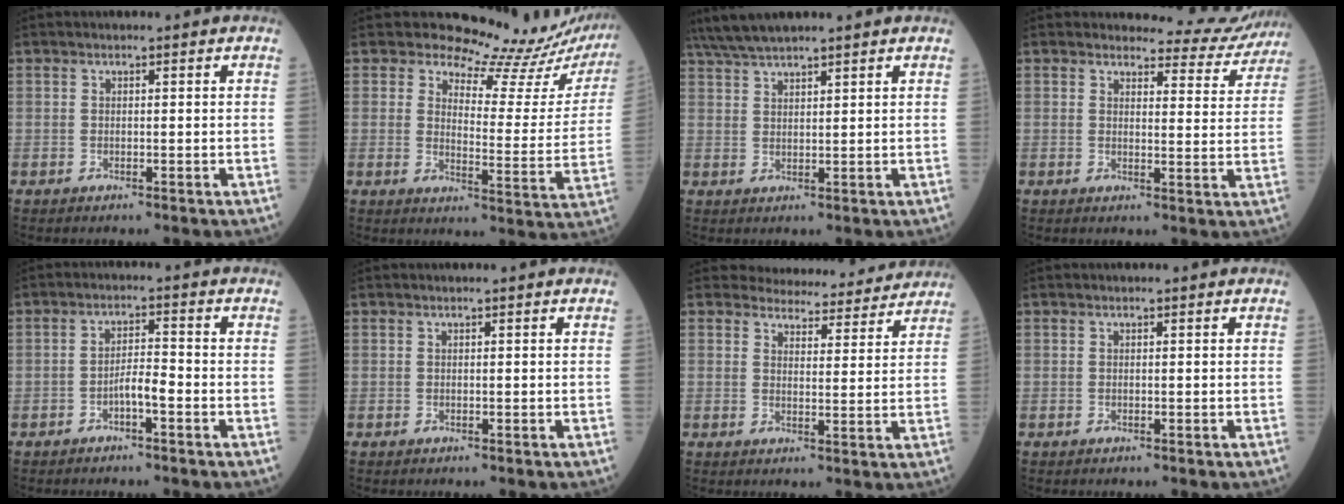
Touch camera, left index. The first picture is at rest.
{"total": 16.7, "force": [16.4, 3.2, 1.4], "torque": [0.003, -0.101, 0.169]}
{"total": 6.8, "force": [6.1, 0.1, 3.2], "torque": [-0.063, 0.035, 0.115]}
{"total": 7.8, "force": [7.6, 1.7, -0.4], "torque": [0.015, -0.025, 0.074]}
{"total": 3.1, "force": [-1.6, 0.4, 2.6], "torque": [-0.046, 0.006, -0.030]}
{"total": 0.0}
{"total": 11.4, "force": [11.0, 2.9, 1.1], "torque": [0.007, -0.003, 0.123]}
{"total": 0.0}